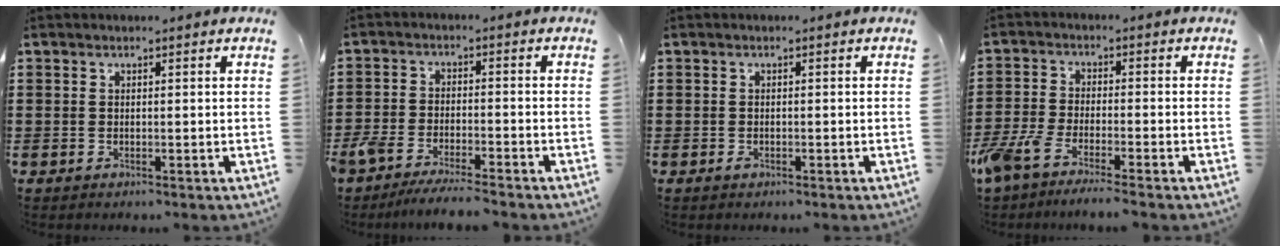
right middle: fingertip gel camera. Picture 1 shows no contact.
{"total": 5.1, "force": [-4.8, 0.4, 1.6], "torque": [-0.049, -0.011, -0.101]}
{"total": 0.7, "force": [-0.4, 0.4, 0.4], "torque": [-0.008, -0.003, -0.007]}
{"total": 4.8, "force": [-4.2, 0.4, 2.3], "torque": [-0.074, -0.016, -0.089]}